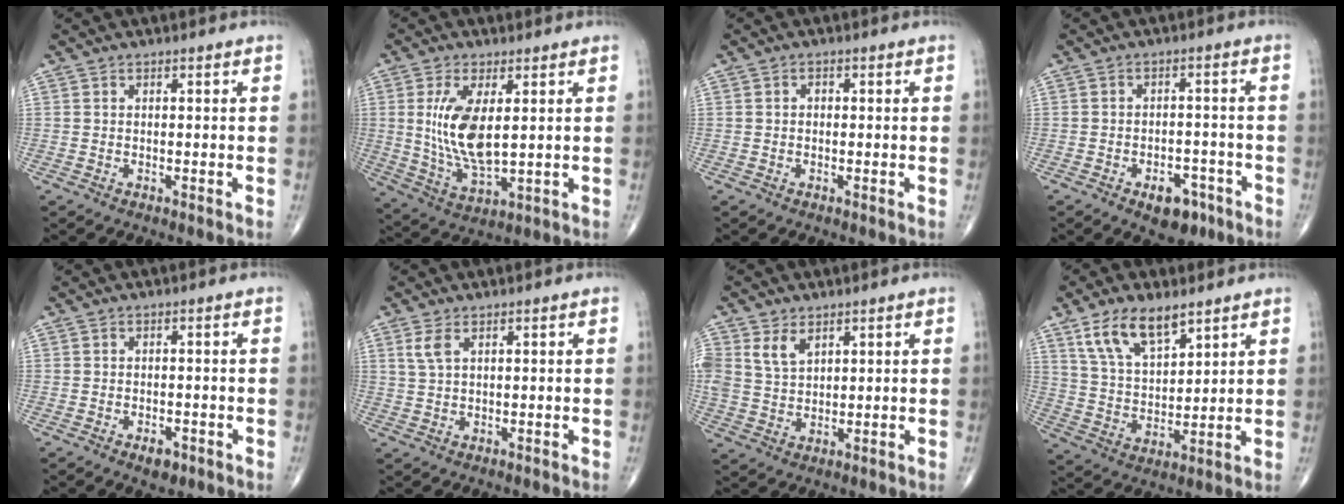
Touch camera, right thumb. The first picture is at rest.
{"total": 11.7, "force": [2.0, 4.9, 10.4], "torque": [-0.209, -0.024, 0.050]}
{"total": 0.9, "force": [0.0, 0.7, 0.6], "torque": [-0.008, 0.004, -0.001]}
{"total": 6.8, "force": [-3.8, 4.1, 3.9], "torque": [-0.032, 0.026, -0.050]}
{"total": 2.7, "force": [-1.4, 1.6, 1.7], "torque": [-0.022, 0.001, -0.017]}
{"total": 2.8, "force": [1.3, 1.2, 2.1], "torque": [-0.050, 0.005, 0.035]}
{"total": 5.4, "force": [2.9, 3.3, 3.0], "torque": [-0.048, -0.013, 0.064]}
{"total": 11.6, "force": [7.2, 5.3, 7.3], "torque": [-0.120, -0.032, 0.146]}